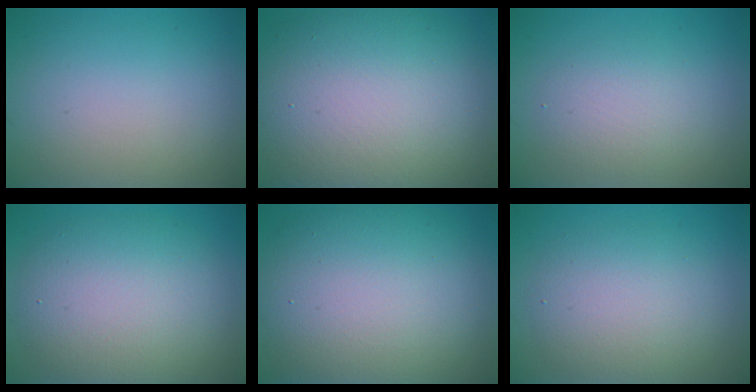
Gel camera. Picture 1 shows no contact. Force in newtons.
{"total": 13.8, "press": 13.8, "slide": 1.0}
{"total": 2.9, "press": 2.9, "slide": 0.3}
{"total": 8.1, "press": 8.1, "slide": 0.4}
{"total": 13.0, "press": 13.0, "slide": 0.6}
{"total": 4.7, "press": 4.7, "slide": 0.3}